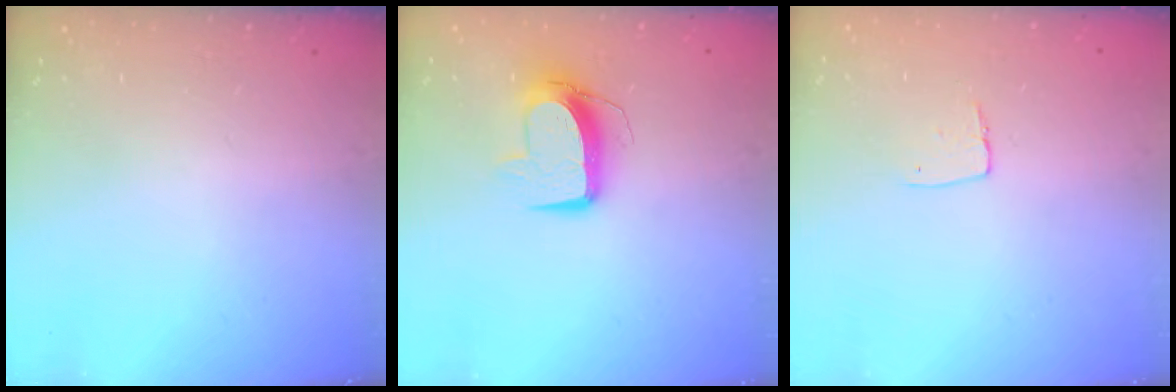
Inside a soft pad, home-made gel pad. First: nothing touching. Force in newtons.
{"total": 10.9, "press": 10.9, "slide": 0.7}
{"total": 4.9, "press": 4.8, "slide": 0.3}